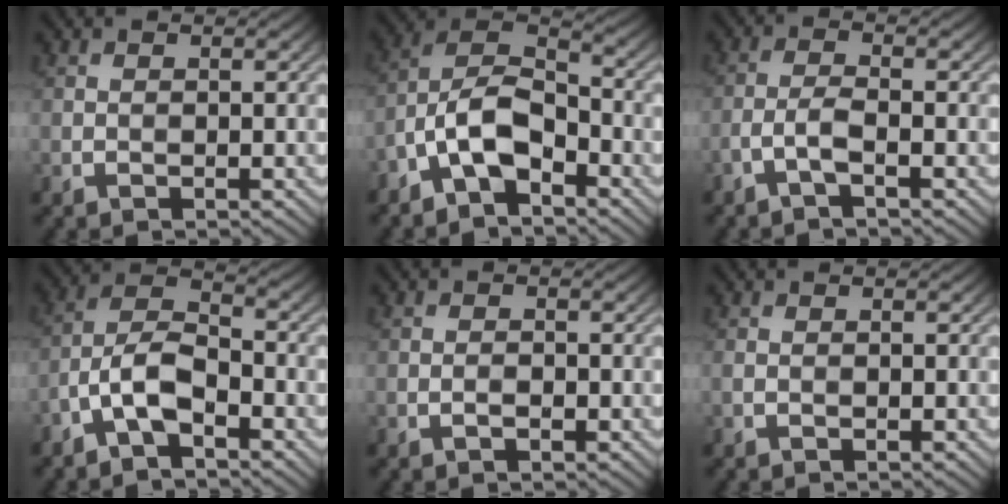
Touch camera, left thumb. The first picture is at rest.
{"total": 9.1, "force": [-4.7, 4.3, 6.4], "torque": [-0.124, 0.009, -0.106]}
{"total": 2.6, "force": [-1.6, 0.5, 2.1], "torque": [-0.044, 0.009, -0.039]}
{"total": 6.5, "force": [-3.4, 2.7, 4.8], "torque": [-0.094, 0.012, -0.082]}
{"total": 1.2, "force": [-0.6, 0.4, 0.9], "torque": [-0.016, 0.002, -0.011]}
{"total": 0.5, "force": [-0.1, 0.2, 0.5], "torque": [-0.017, 0.000, -0.004]}